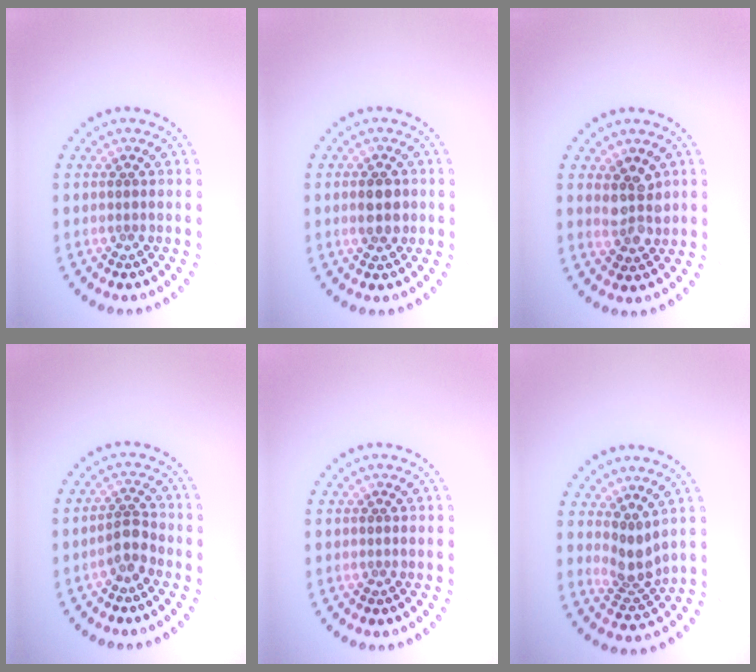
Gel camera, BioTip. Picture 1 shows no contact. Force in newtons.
{"total": 2.9, "press": 2.9, "slide": 0.1}
{"total": 3.0, "press": 2.7, "slide": 1.2}
{"total": 2.0, "press": 1.6, "slide": 1.2}
{"total": 0.0}
{"total": 2.7, "press": 2.1, "slide": 1.7}